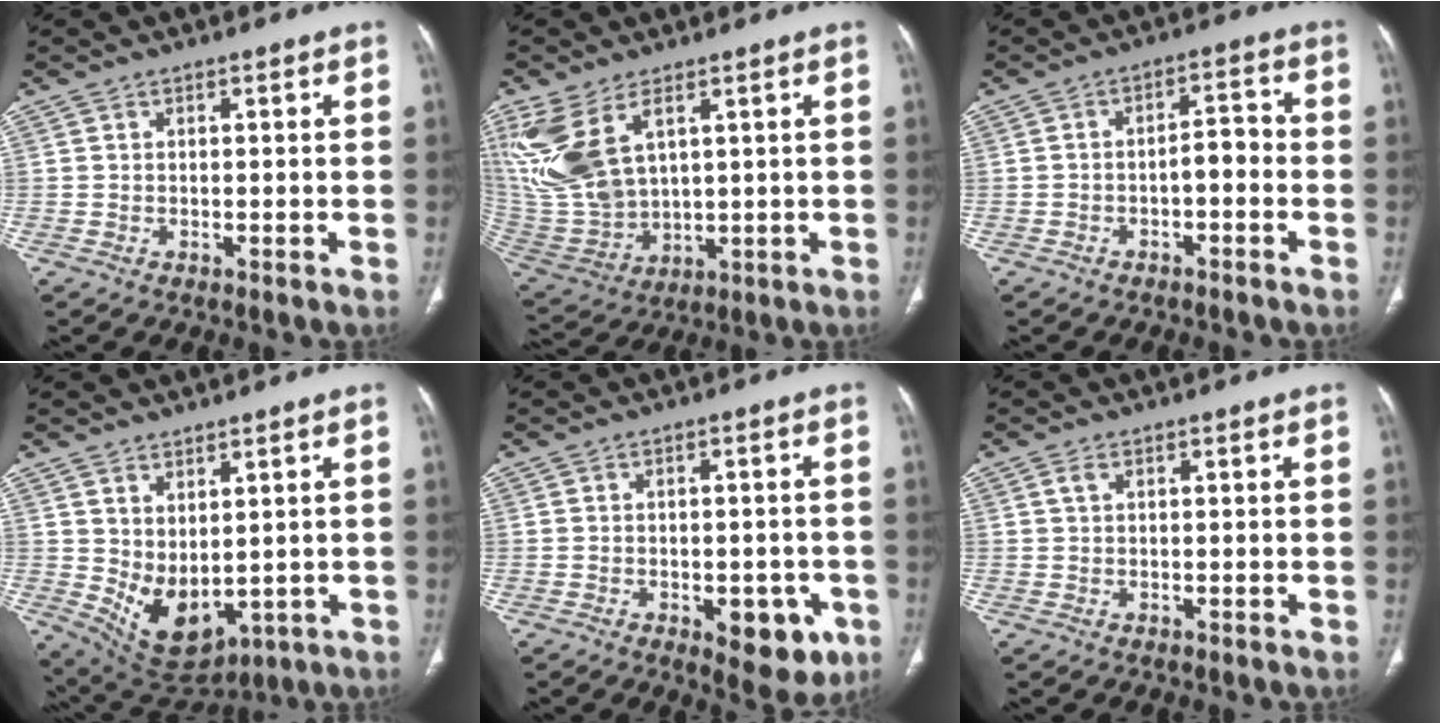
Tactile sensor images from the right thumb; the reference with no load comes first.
{"total": 16.4, "force": [6.8, 9.1, 11.8], "torque": [-0.263, -0.021, 0.157]}
{"total": 4.5, "force": [-1.7, 2.1, 3.5], "torque": [-0.044, 0.031, -0.027]}
{"total": 9.5, "force": [0.5, 5.5, 7.7], "torque": [-0.120, -0.021, 0.043]}
{"total": 9.5, "force": [-3.7, 4.8, 7.4], "torque": [-0.064, 0.009, -0.036]}
{"total": 1.0, "force": [0.4, 0.5, 0.8], "torque": [-0.020, 0.006, 0.007]}